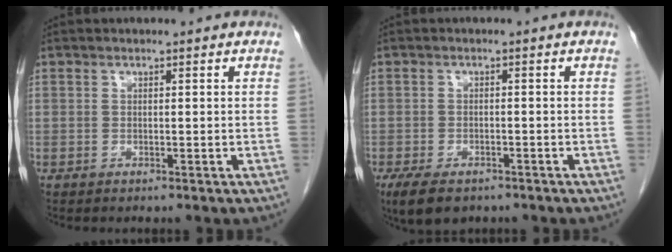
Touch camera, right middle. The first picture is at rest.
{"total": 5.9, "force": [-4.1, 2.7, 3.3], "torque": [-0.062, -0.010, -0.062]}